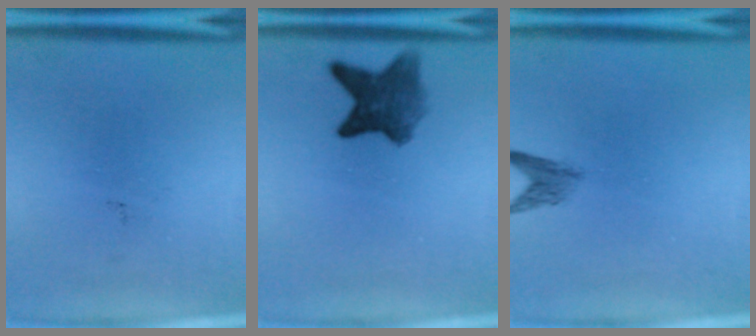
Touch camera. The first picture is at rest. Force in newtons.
{"total": 6.3}
{"total": 2.0}